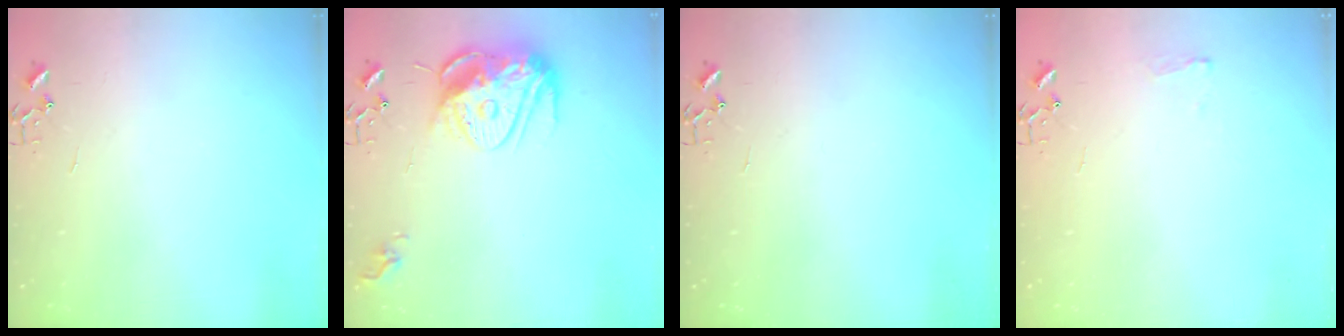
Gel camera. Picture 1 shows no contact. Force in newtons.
{"total": 14.8, "press": 14.7, "slide": 1.4}
{"total": 0.0}
{"total": 5.2, "press": 5.1, "slide": 0.6}